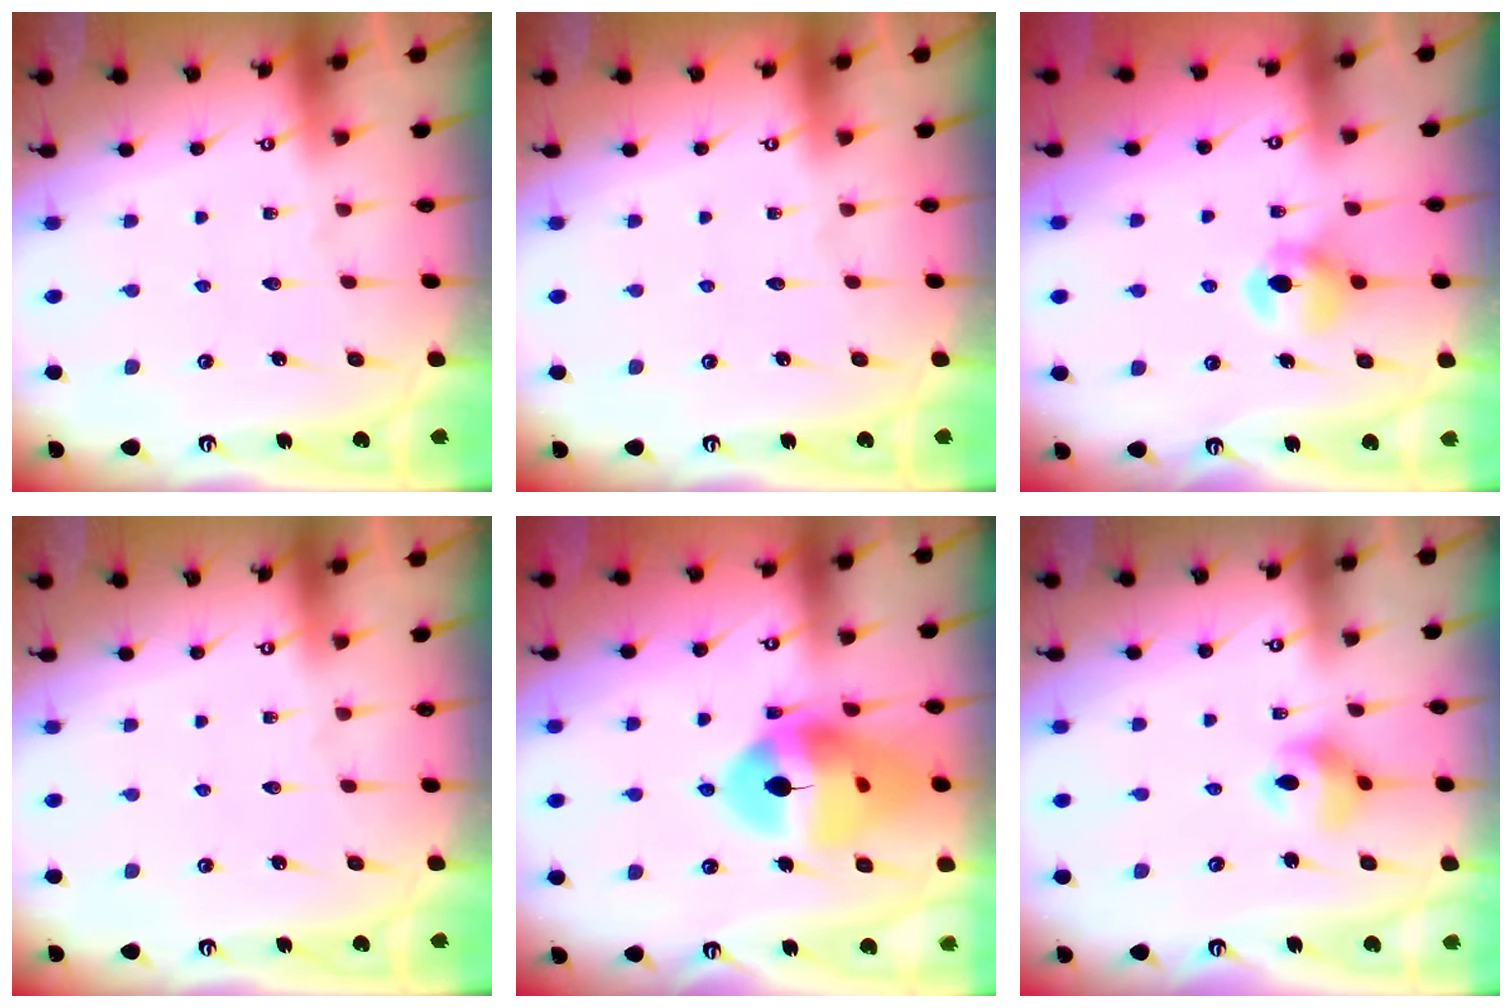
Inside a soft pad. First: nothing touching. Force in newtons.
{"total": 0.0}
{"total": 7.3, "press": 7.3, "slide": 0.6}
{"total": 0.0}
{"total": 19.0, "press": 18.9, "slide": 2.3}
{"total": 7.9, "press": 7.9, "slide": 0.6}